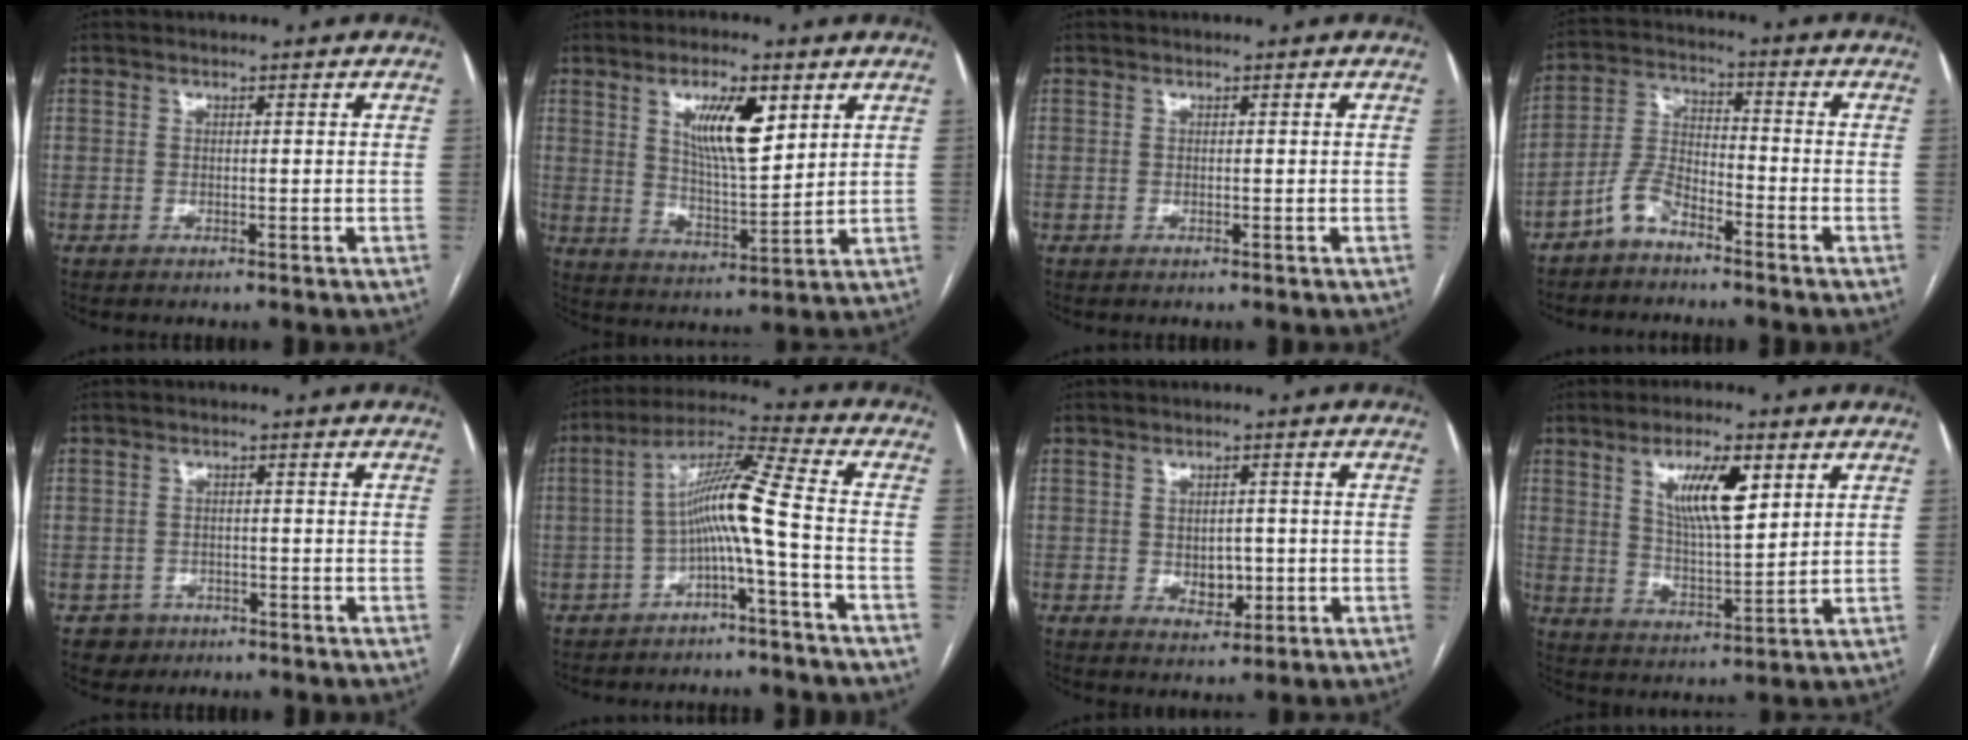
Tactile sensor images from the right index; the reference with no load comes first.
{"total": 10.1, "force": [4.4, 2.6, 8.7], "torque": [-0.156, -0.001, 0.082]}
{"total": 0.0}
{"total": 6.0, "force": [-4.5, 2.3, 3.2], "torque": [-0.076, 0.006, -0.094]}
{"total": 3.2, "force": [-1.7, 2.7, -0.3], "torque": [0.011, 0.013, -0.027]}
{"total": 9.2, "force": [-2.4, -1.1, 8.8], "torque": [-0.157, 0.030, -0.046]}
{"total": 3.8, "force": [-0.6, 2.6, 2.7], "torque": [-0.032, 0.002, 0.002]}
{"total": 9.8, "force": [4.2, 2.4, 8.5], "torque": [-0.153, 0.000, 0.079]}